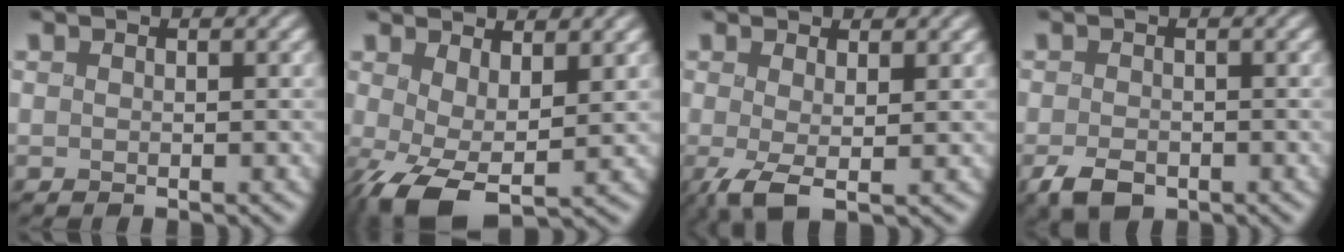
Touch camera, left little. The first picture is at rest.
{"total": 6.4, "force": [-1.0, 3.1, 5.5], "torque": [-0.112, -0.013, -0.017]}
{"total": 2.9, "force": [-0.4, 0.9, 2.7], "torque": [-0.053, -0.004, -0.012]}
{"total": 3.0, "force": [-1.6, 1.8, 1.8], "torque": [-0.036, -0.007, -0.032]}